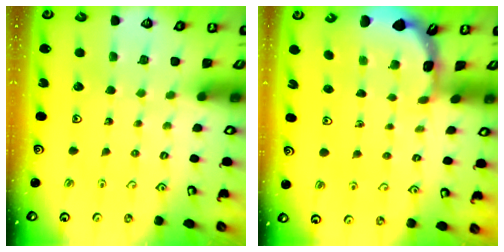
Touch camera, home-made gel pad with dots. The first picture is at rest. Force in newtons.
{"total": 1.9, "press": 1.9, "slide": 0.1}